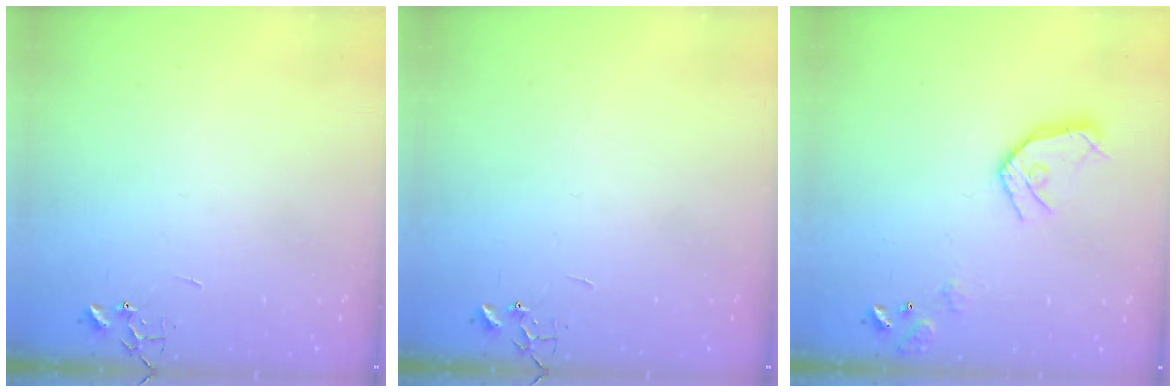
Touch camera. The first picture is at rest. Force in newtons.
{"total": 0.0}
{"total": 12.7, "press": 12.6, "slide": 1.6}